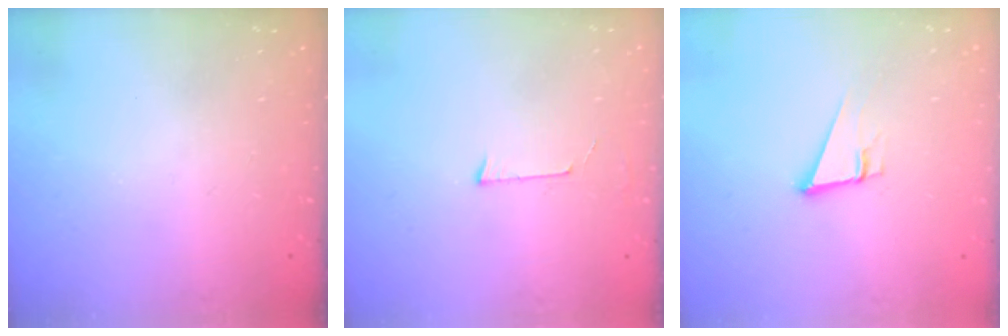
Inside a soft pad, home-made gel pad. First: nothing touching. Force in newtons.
{"total": 3.2, "press": 3.2, "slide": 0.2}
{"total": 6.8, "press": 6.3, "slide": 2.5}